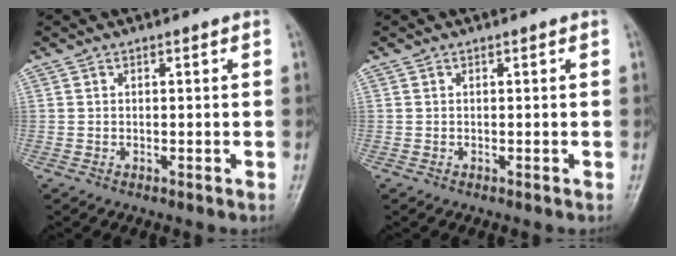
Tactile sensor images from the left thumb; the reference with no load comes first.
{"total": 0.0}